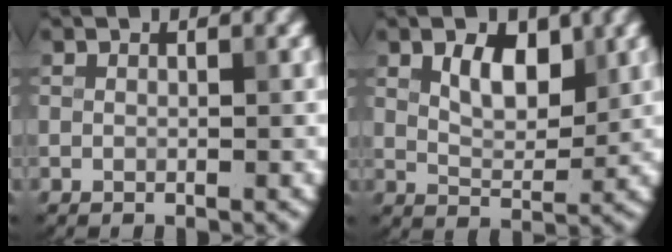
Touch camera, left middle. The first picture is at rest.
{"total": 3.8, "force": [1.7, 2.0, 2.8], "torque": [-0.051, 0.000, 0.028]}